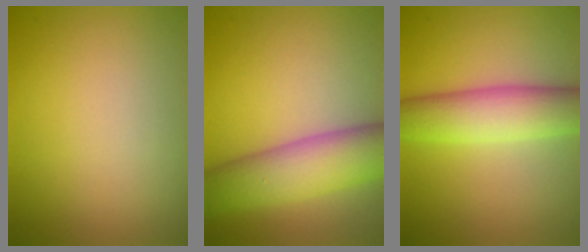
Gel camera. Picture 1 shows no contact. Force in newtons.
{"total": 7.5, "press": 7.5, "slide": 0.2}
{"total": 6.1, "press": 6.1, "slide": 0.1}